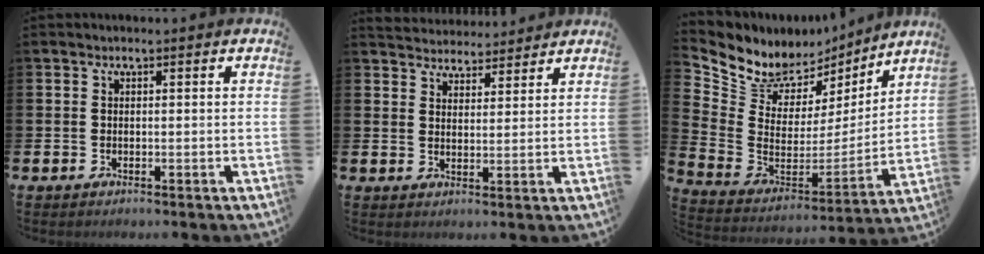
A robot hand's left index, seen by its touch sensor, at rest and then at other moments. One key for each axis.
{"total": 4.1, "fx": 4.0, "fy": 0.8, "fz": -0.4, "tx": -0.004, "ty": -0.025, "tz": 0.072}
{"total": 7.2, "fx": 6.0, "fy": 4.0, "fz": 0.4, "tx": -0.064, "ty": -0.046, "tz": 0.109}